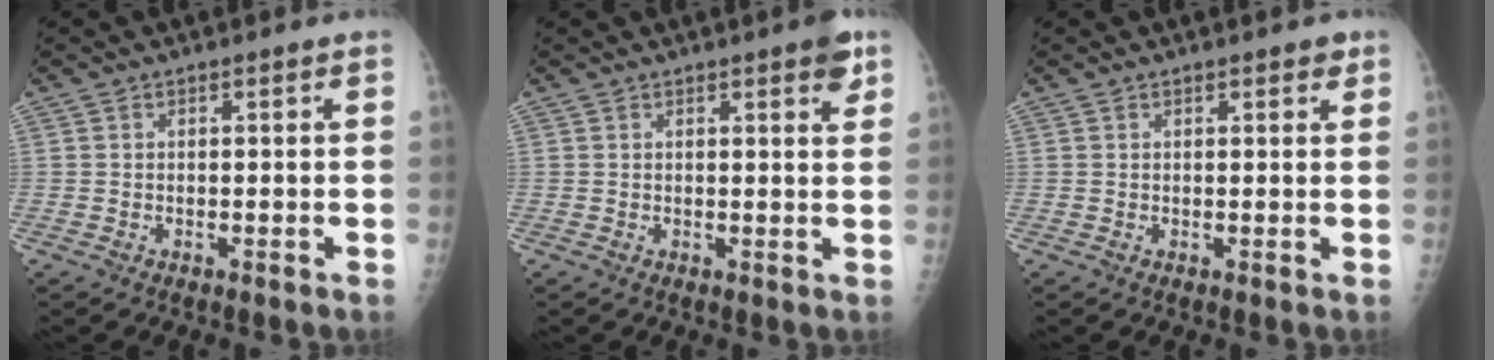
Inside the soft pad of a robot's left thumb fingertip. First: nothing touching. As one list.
[{"total": 3.6, "force": [2.2, 0.9, 2.8], "torque": [-0.026, -0.008, 0.023]}, {"total": 1.8, "force": [1.2, 0.7, 1.1], "torque": [-0.004, -0.004, 0.013]}]